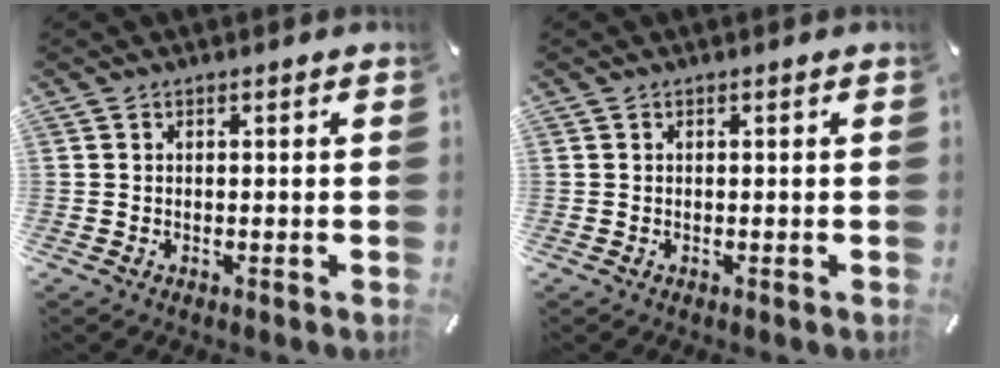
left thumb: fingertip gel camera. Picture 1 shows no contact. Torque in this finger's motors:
{"motor_torque": [0.00, 0.00, -0.02, -0.03, 0.00]}